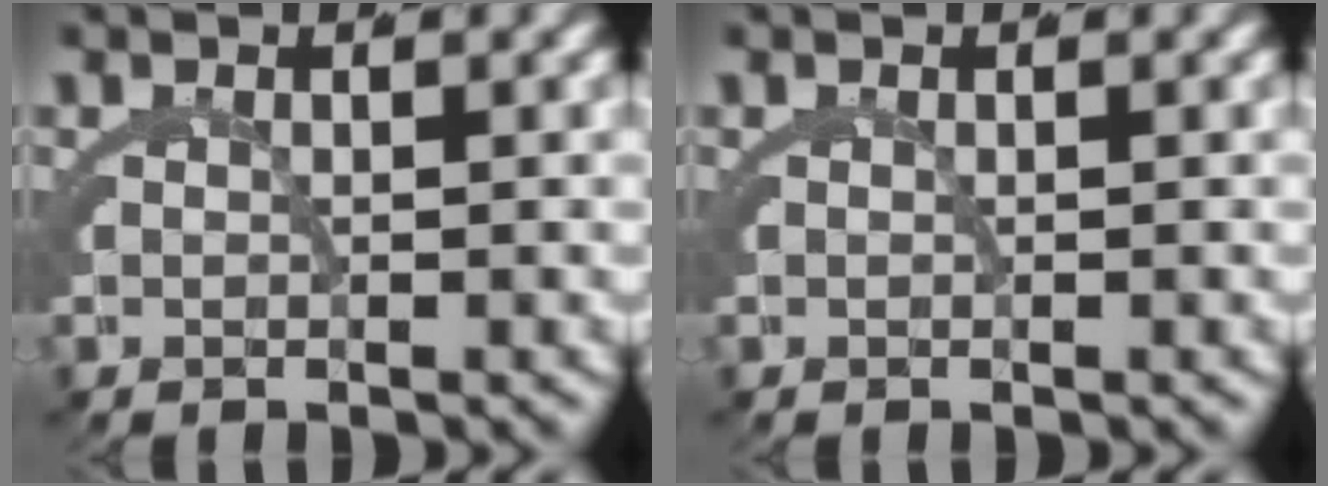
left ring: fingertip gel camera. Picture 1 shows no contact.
{"total": 0.0}